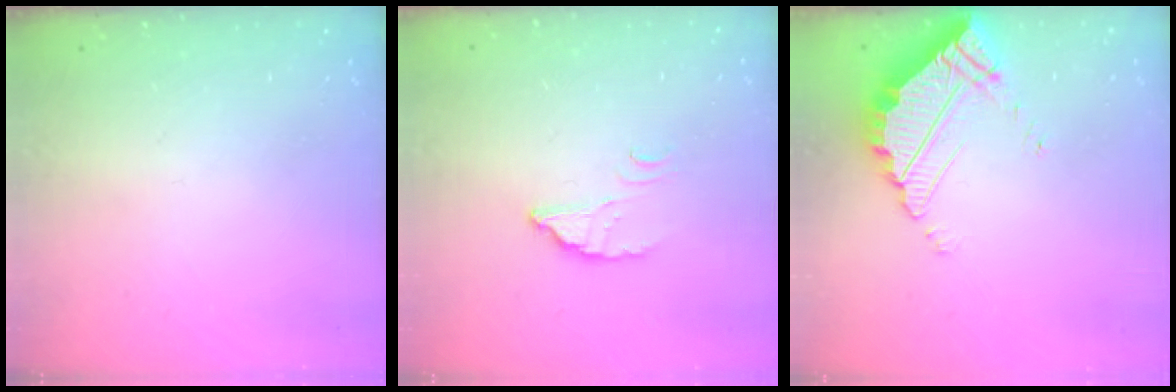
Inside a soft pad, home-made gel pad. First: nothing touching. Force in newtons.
{"total": 2.6, "press": 2.6, "slide": 0.1}
{"total": 7.0, "press": 7.0, "slide": 0.2}